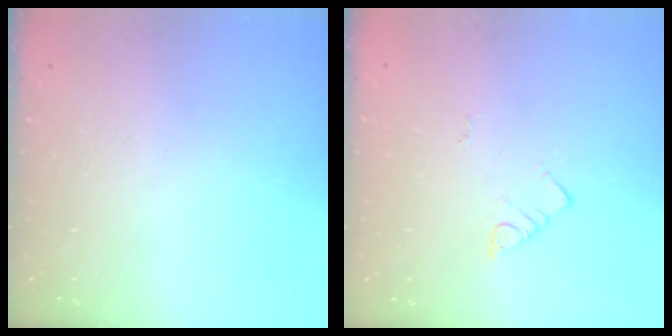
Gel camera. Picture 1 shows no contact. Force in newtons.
{"total": 2.7, "press": 2.7, "slide": 0.6}